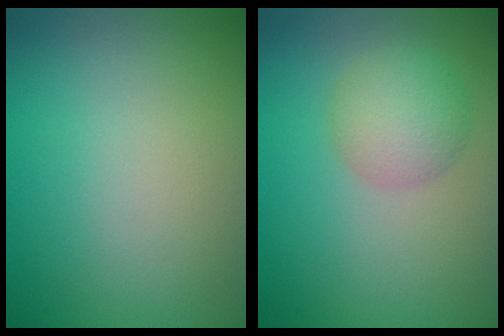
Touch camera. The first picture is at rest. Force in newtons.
{"total": 3.5, "press": 3.5, "slide": 0.1}